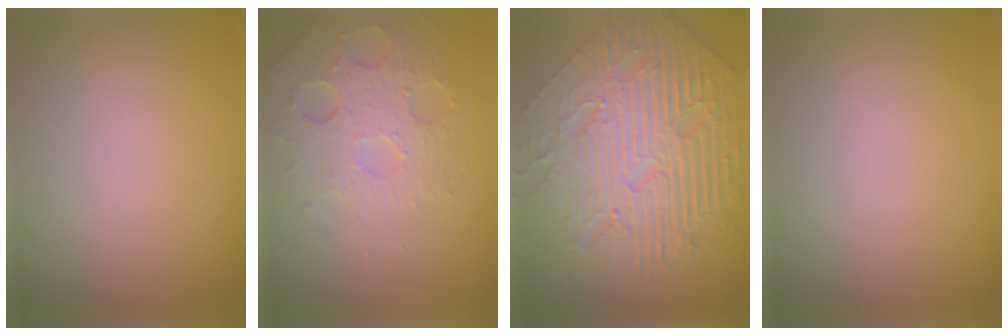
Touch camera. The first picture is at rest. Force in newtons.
{"total": 4.3, "press": 3.8, "slide": 2.0}
{"total": 8.9, "press": 6.8, "slide": 5.7}
{"total": 0.0}